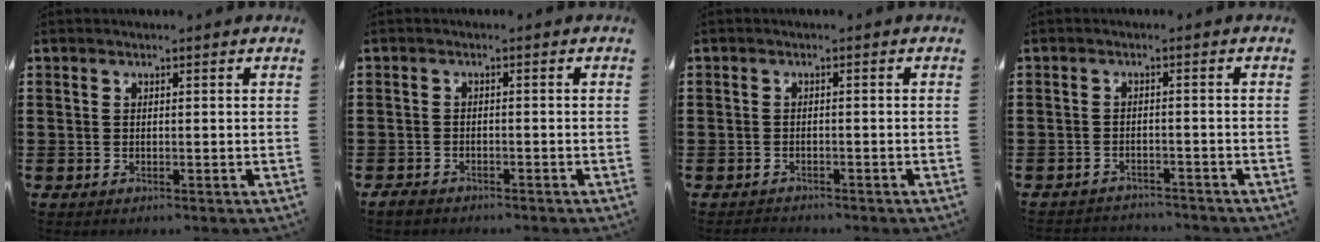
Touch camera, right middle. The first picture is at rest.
{"total": 1.5, "force": [-1.4, 0.4, 0.3], "torque": [-0.019, -0.003, -0.031]}
{"total": 1.2, "force": [-1.2, 0.2, -0.1], "torque": [-0.003, 0.001, -0.027]}
{"total": 2.1, "force": [-2.1, 0.1, 0.0], "torque": [-0.009, -0.005, -0.044]}